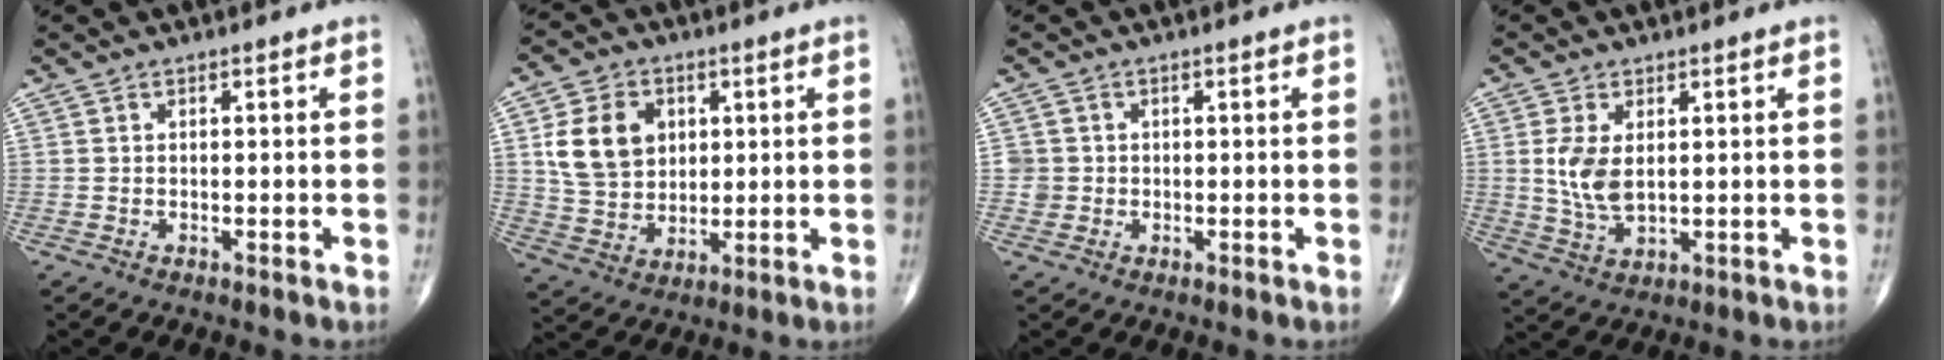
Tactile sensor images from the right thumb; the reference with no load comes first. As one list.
[{"total": 11.9, "force": [2.9, 9.3, 6.7], "torque": [-0.096, -0.006, 0.059]}, {"total": 2.3, "force": [-0.1, 2.3, 0.1], "torque": [0.016, 0.007, -0.002]}, {"total": 6.7, "force": [1.0, 3.6, 5.5], "torque": [-0.113, -0.010, 0.026]}]